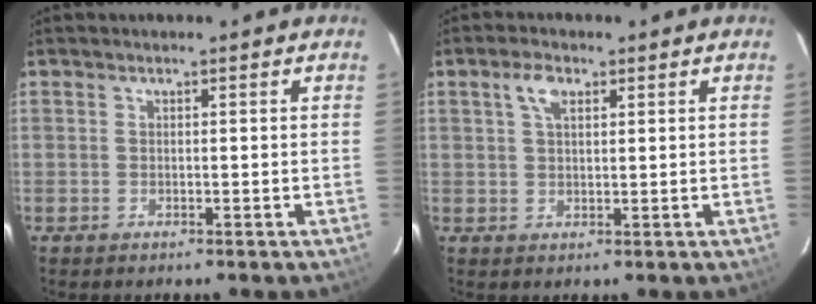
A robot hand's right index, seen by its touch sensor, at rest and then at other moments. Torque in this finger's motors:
{"motor_torque": [0.24, 0.10, 0.08, 0.05]}